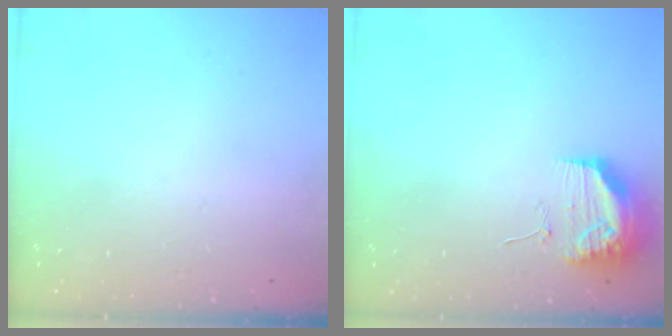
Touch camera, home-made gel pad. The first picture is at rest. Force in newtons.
{"total": 17.0, "press": 13.3, "slide": 10.6}